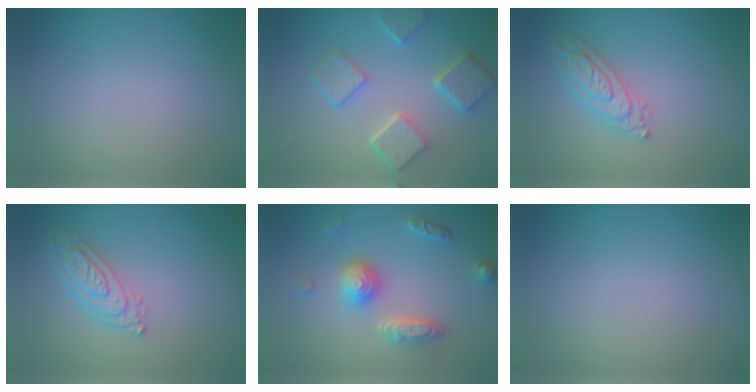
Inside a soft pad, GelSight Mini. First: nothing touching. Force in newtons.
{"total": 5.5, "press": 4.4, "slide": 3.3}
{"total": 3.4, "press": 3.2, "slide": 1.0}
{"total": 3.4, "press": 3.2, "slide": 1.0}
{"total": 3.9, "press": 3.5, "slide": 1.8}
{"total": 0.0}